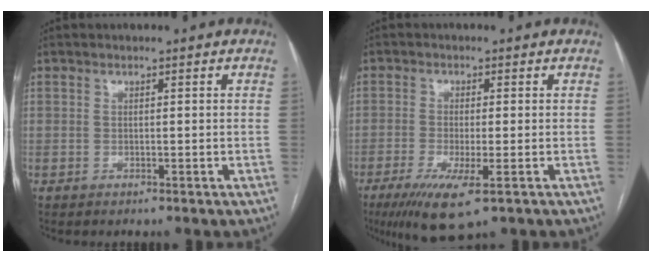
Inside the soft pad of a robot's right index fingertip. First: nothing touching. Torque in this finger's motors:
{"motor_torque": [1.39, -0.57, 0.49, 0.13]}